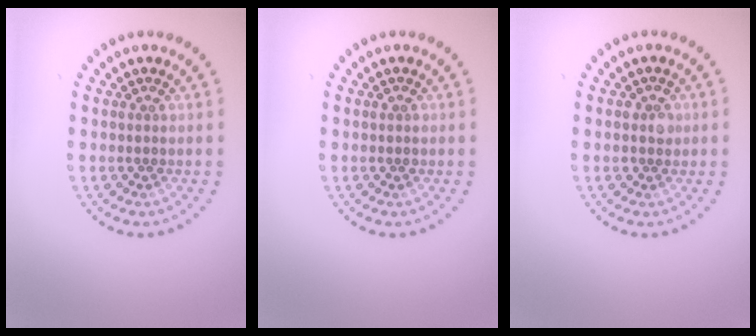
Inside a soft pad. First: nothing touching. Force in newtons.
{"total": 0.7, "press": 0.7, "slide": 0.1}
{"total": 1.4, "press": 1.3, "slide": 0.6}